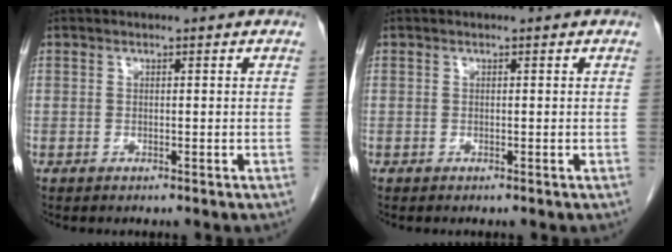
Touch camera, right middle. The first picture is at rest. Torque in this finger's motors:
{"motor_torque": [-0.12, -0.25, -0.02, 0.01]}